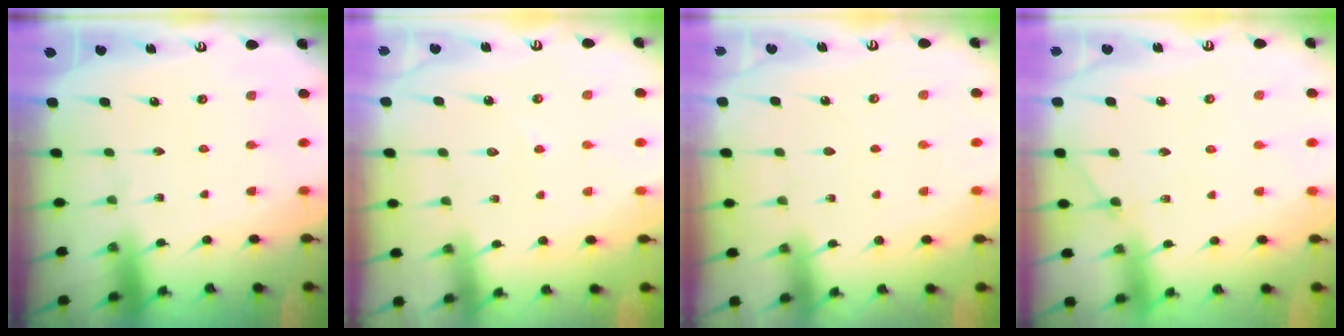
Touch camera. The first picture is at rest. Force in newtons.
{"total": 5.5, "press": 5.5, "slide": 0.4}
{"total": 3.3, "press": 3.2, "slide": 0.3}
{"total": 4.2, "press": 4.2, "slide": 0.6}